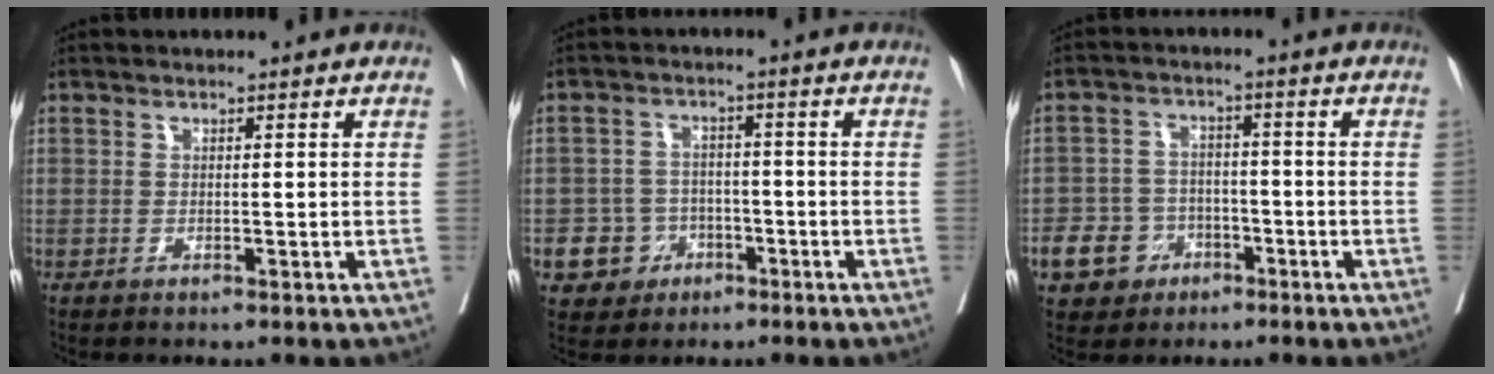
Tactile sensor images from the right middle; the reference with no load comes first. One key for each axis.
{"total": 5.1, "fx": -2.2, "fy": 4.6, "fz": 0.7, "tx": -0.007, "ty": 0.012, "tz": -0.033}
{"total": 6.1, "fx": -3.0, "fy": 5.1, "fz": 1.4, "tx": -0.027, "ty": 0.010, "tz": -0.045}